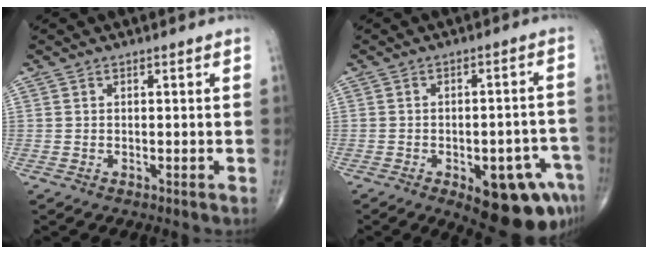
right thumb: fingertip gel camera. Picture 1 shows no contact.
{"total": 15.2, "force": [-7.2, 6.5, 11.6], "torque": [-0.096, 0.037, -0.078]}